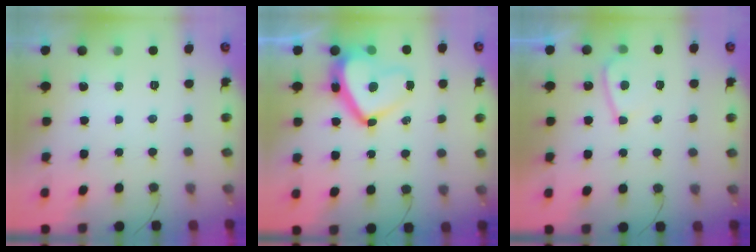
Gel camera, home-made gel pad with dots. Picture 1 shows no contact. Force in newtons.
{"total": 14.6, "press": 14.5, "slide": 1.8}
{"total": 4.8, "press": 4.8, "slide": 0.6}